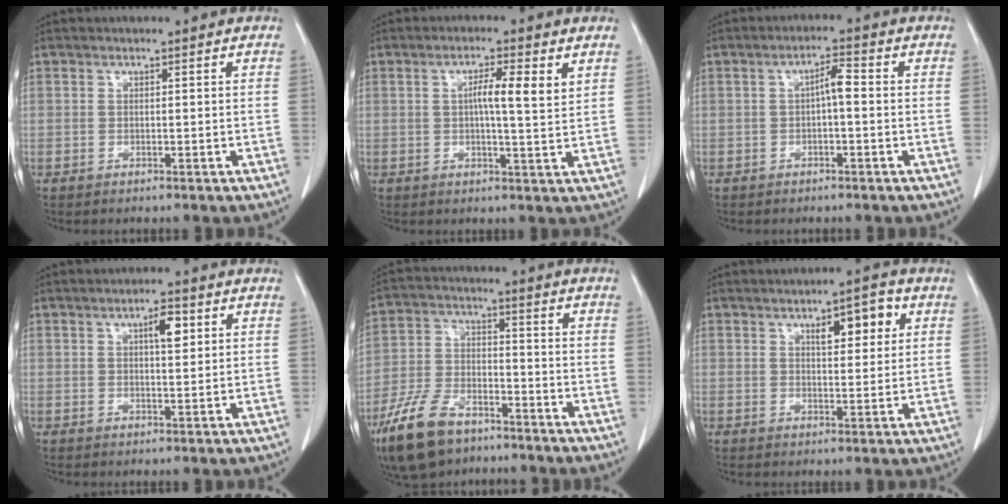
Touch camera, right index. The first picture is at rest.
{"total": 5.6, "force": [1.9, 0.5, 5.2], "torque": [-0.090, 0.004, 0.028]}
{"total": 3.1, "force": [-0.1, 0.6, 3.0], "torque": [-0.054, 0.010, -0.001]}
{"total": 3.7, "force": [1.5, 1.0, 3.3], "torque": [-0.057, 0.001, 0.023]}
{"total": 11.9, "force": [-8.1, 5.5, 6.7], "torque": [-0.151, -0.010, -0.151]}
{"total": 5.9, "force": [2.6, 1.9, 4.9], "torque": [-0.075, 0.007, 0.039]}